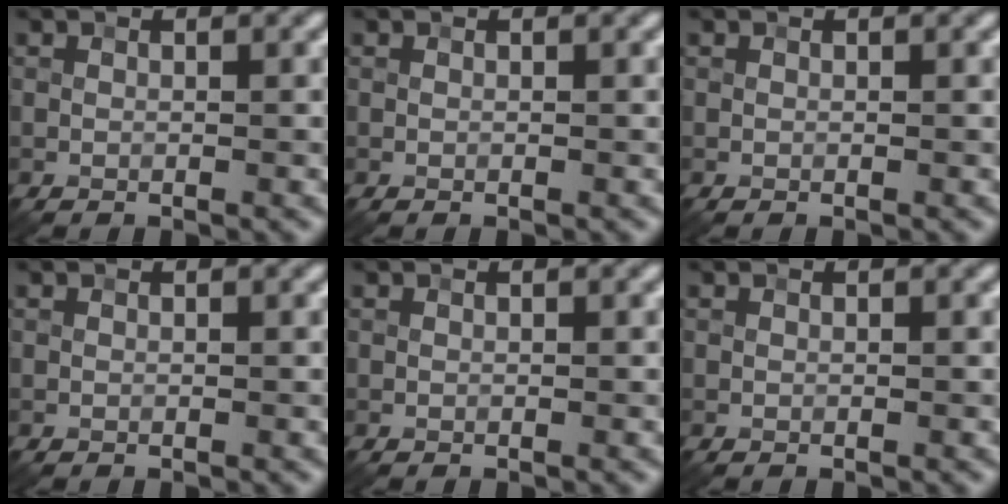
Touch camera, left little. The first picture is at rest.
{"total": 0.0}
{"total": 0.0}
{"total": 0.0}
{"total": 0.0}
{"total": 0.0}